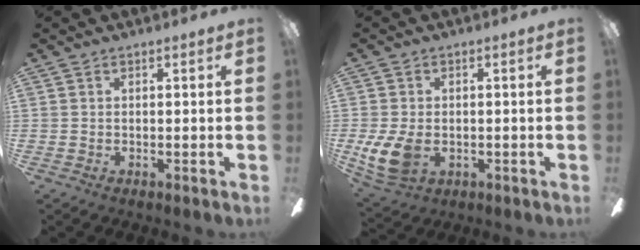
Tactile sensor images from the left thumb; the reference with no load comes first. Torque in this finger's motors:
{"motor_torque": [-0.05, 0.38, 0.09, -0.07, 0.04]}